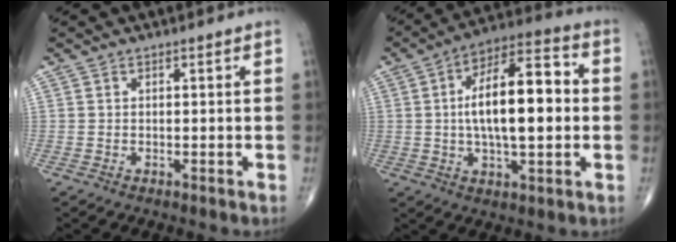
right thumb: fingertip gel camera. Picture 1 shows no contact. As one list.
[{"total": 17.5, "force": [0.6, 7.0, 16.0], "torque": [-0.251, 0.026, 0.004]}]